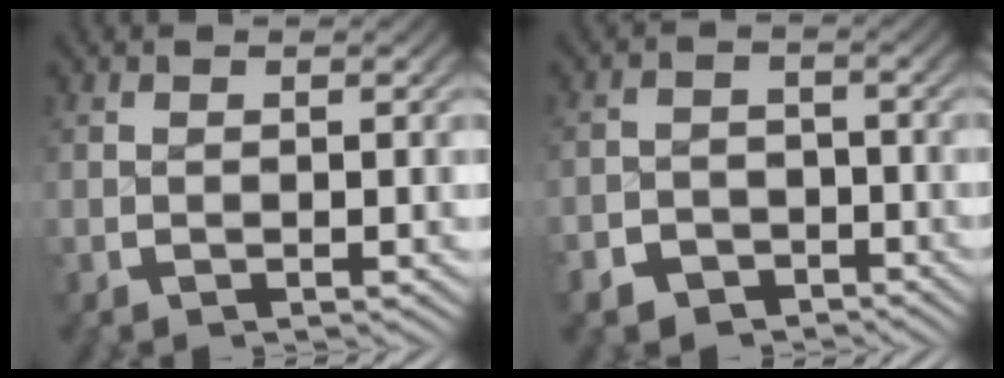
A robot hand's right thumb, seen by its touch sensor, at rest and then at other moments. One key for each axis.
{"total": 5.2, "fx": -3.7, "fy": 3.5, "fz": 0.7, "tx": 0.002, "ty": -0.024, "tz": -0.061}